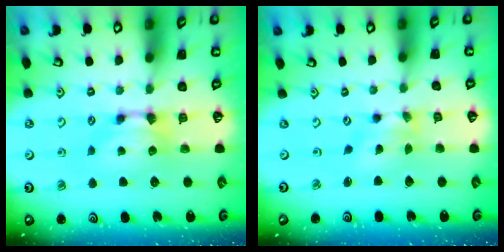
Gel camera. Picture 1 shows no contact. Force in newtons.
{"total": 1.1, "press": 0.3, "slide": 1.1}